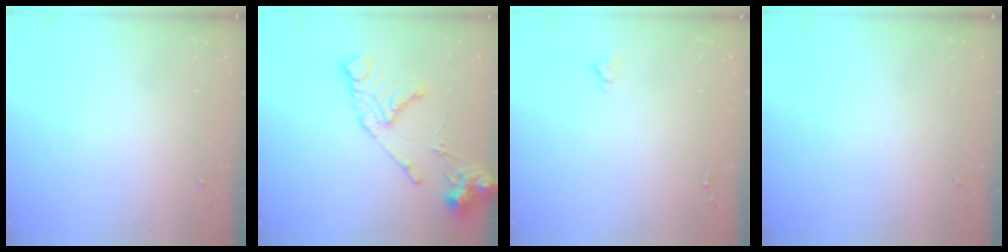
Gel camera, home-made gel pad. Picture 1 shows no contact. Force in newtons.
{"total": 15.5, "press": 15.4, "slide": 2.0}
{"total": 2.7, "press": 2.7, "slide": 0.0}
{"total": 0.0}